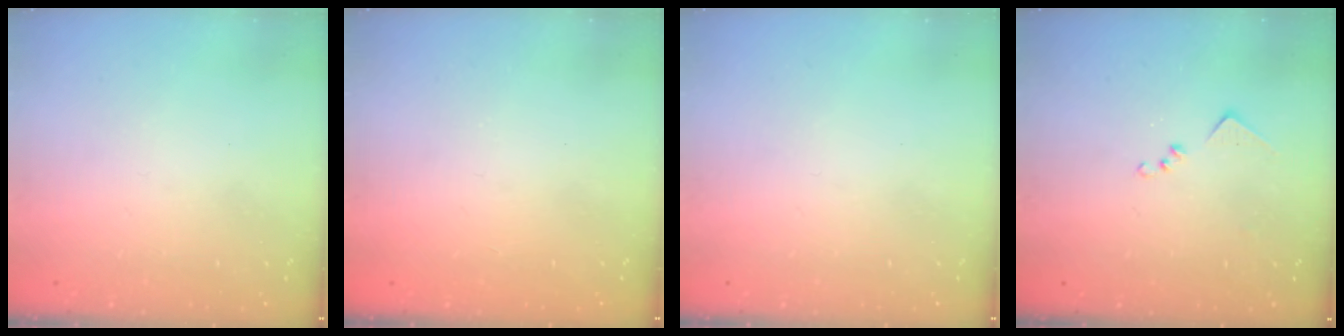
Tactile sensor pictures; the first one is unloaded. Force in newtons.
{"total": 1.3, "press": 1.1, "slide": 0.7}
{"total": 0.0}
{"total": 8.0, "press": 8.0, "slide": 0.5}